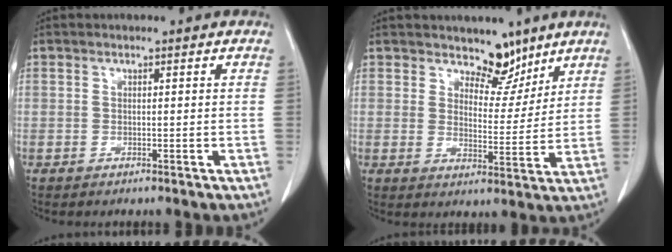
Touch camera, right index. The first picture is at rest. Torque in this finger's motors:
{"motor_torque": [-0.10, 0.38, -0.08, 0.00]}